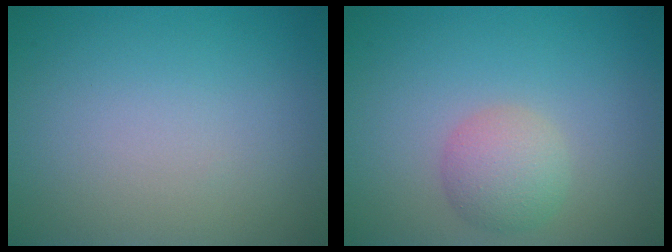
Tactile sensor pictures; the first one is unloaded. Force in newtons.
{"total": 2.9, "press": 2.9, "slide": 0.1}